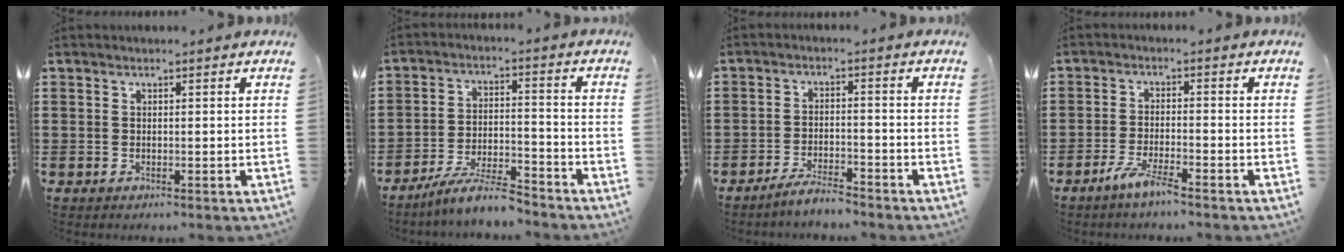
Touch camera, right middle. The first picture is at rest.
{"total": 7.3, "force": [-6.5, 0.5, 3.1], "torque": [-0.065, 0.003, -0.125]}
{"total": 3.6, "force": [-3.4, 0.2, 1.2], "torque": [-0.028, 0.004, -0.069]}
{"total": 4.0, "force": [-2.9, 0.2, 2.7], "torque": [-0.057, -0.004, -0.053]}